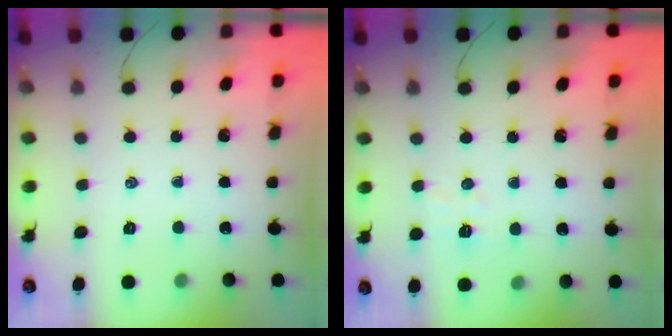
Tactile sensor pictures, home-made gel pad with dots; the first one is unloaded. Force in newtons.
{"total": 5.4, "press": 5.4, "slide": 0.8}